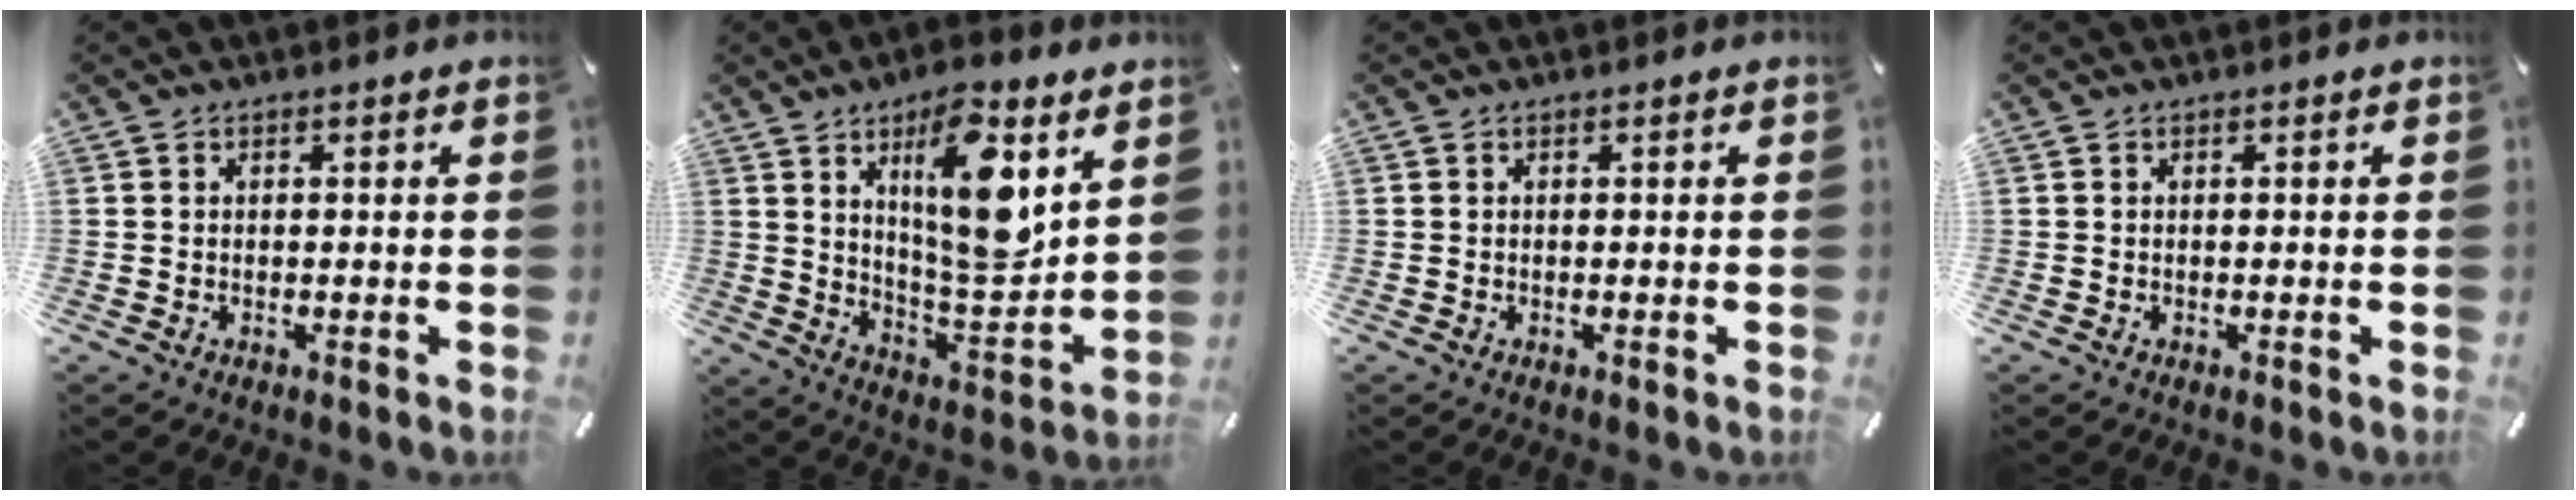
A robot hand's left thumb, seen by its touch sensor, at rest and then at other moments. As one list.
[{"total": 17.0, "force": [8.2, 6.4, 13.5], "torque": [-0.227, -0.044, 0.131]}, {"total": 0.0}, {"total": 0.0}]